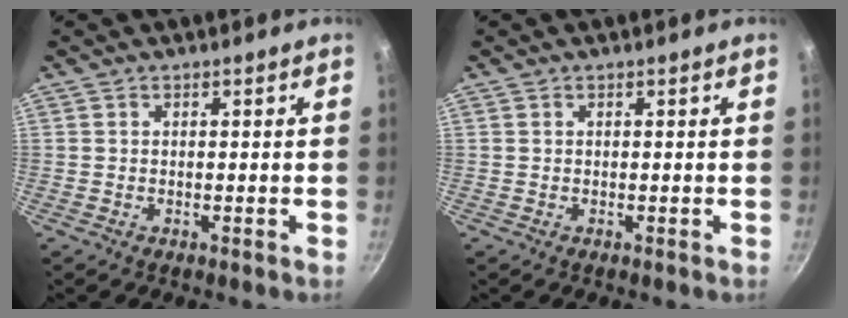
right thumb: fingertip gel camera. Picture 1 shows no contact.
{"total": 0.0}